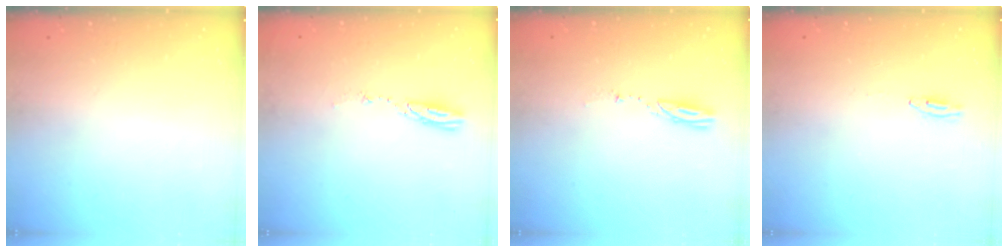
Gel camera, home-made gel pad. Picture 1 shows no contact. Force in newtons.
{"total": 3.6, "press": 3.6, "slide": 0.3}
{"total": 3.1, "press": 3.1, "slide": 0.3}
{"total": 2.0, "press": 2.0, "slide": 0.2}